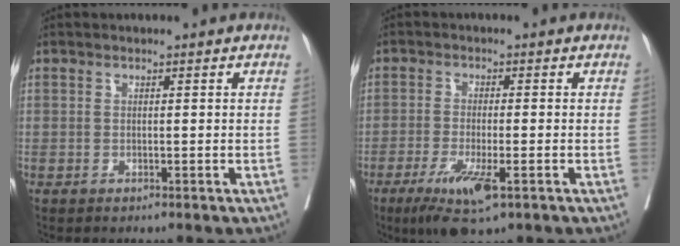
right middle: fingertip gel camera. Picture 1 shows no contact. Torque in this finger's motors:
{"motor_torque": [1.21, -0.81, 0.35, 0.12]}